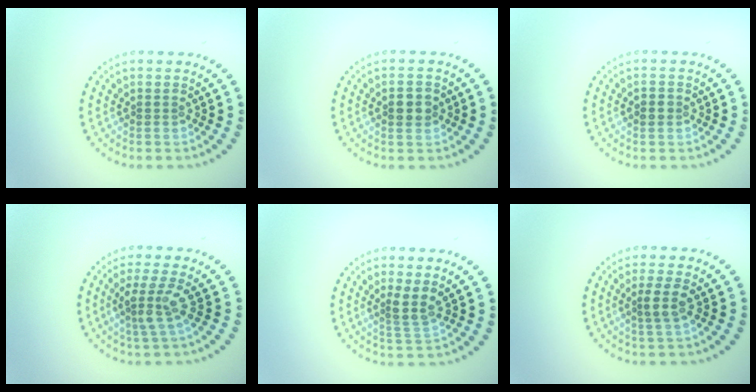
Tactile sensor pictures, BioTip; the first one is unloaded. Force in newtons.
{"total": 2.0, "press": 2.0, "slide": 0.2}
{"total": 1.2, "press": 1.1, "slide": 0.2}
{"total": 3.0, "press": 2.2, "slide": 1.9}
{"total": 2.2, "press": 1.7, "slide": 1.4}
{"total": 2.0, "press": 1.7, "slide": 1.1}